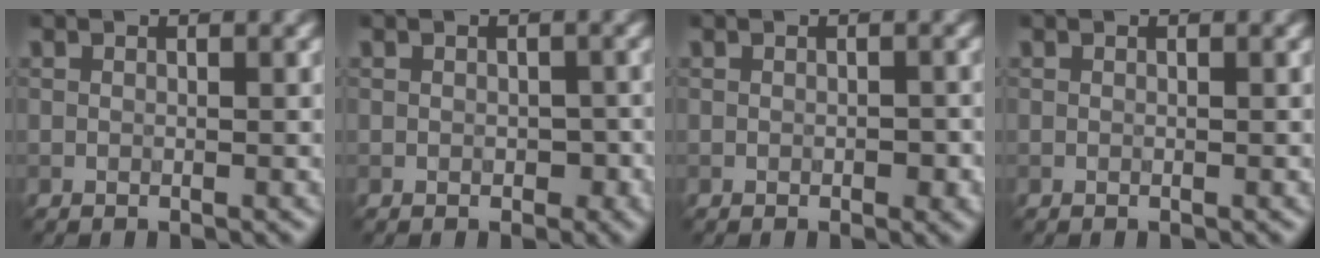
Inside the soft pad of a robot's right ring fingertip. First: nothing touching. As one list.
[{"total": 1.4, "force": [-0.3, 1.0, 0.9], "torque": [-0.013, -0.006, -0.004]}, {"total": 1.3, "force": [-0.3, 0.7, 1.1], "torque": [-0.013, -0.002, -0.002]}, {"total": 0.0}]